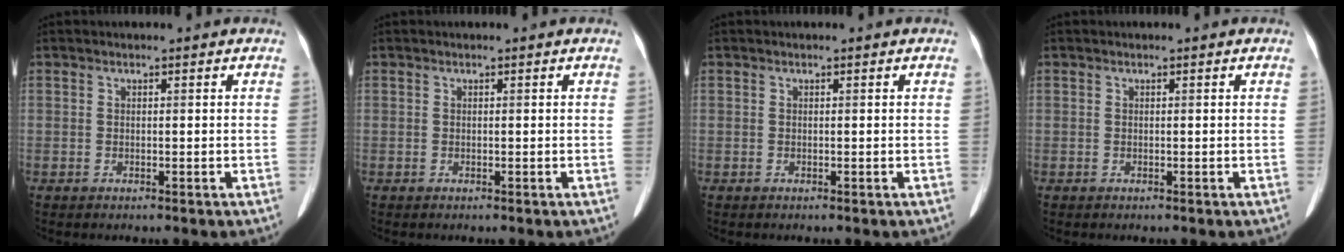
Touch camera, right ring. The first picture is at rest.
{"total": 0.0}
{"total": 0.0}
{"total": 0.0}